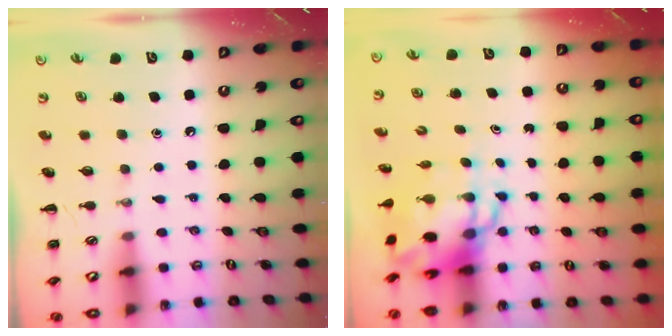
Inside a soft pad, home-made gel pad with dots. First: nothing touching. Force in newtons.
{"total": 8.3, "press": 8.0, "slide": 2.2}